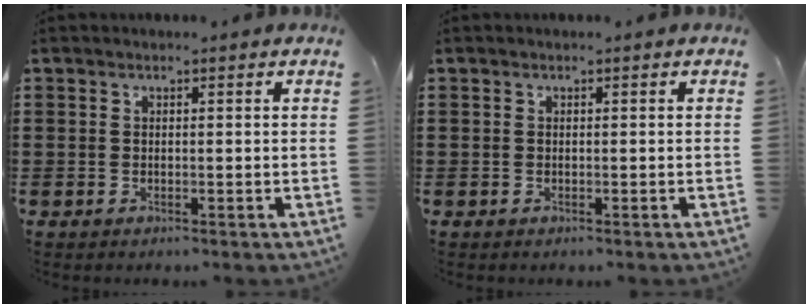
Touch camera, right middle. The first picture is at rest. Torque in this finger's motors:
{"motor_torque": [0.00, 0.00, 0.00, -0.01]}